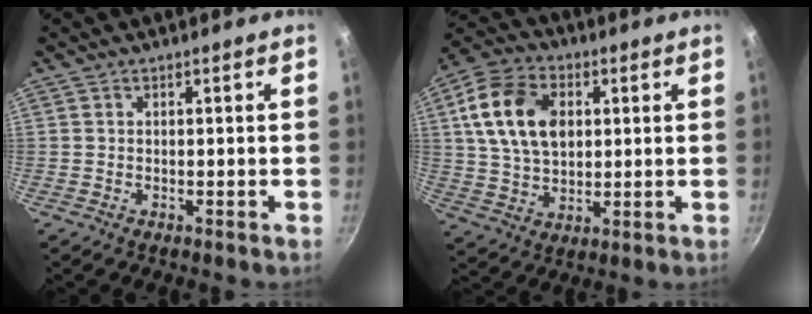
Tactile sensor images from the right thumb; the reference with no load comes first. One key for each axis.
{"total": 15.5, "fx": 3.6, "fy": 10.5, "fz": 10.8, "tx": -0.179, "ty": 0.001, "tz": 0.058}